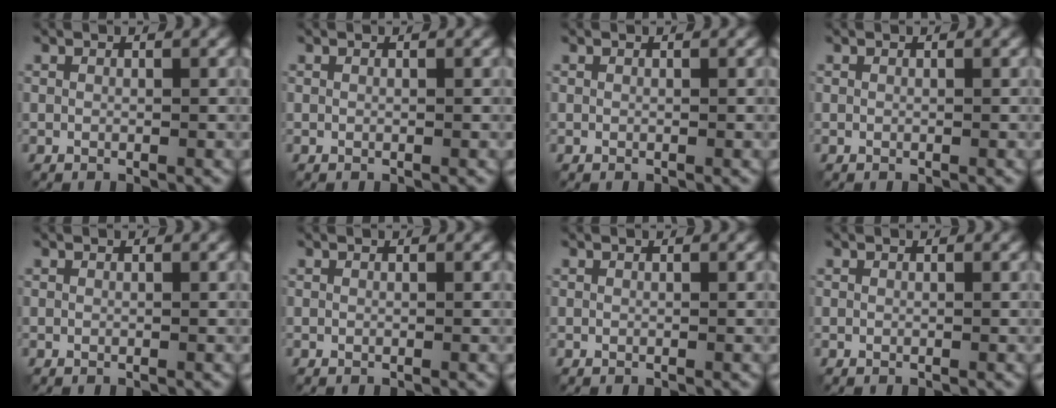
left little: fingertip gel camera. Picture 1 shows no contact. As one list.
[{"total": 0.0}, {"total": 0.0}, {"total": 0.0}, {"total": 0.0}, {"total": 0.0}, {"total": 0.0}, {"total": 0.0}]